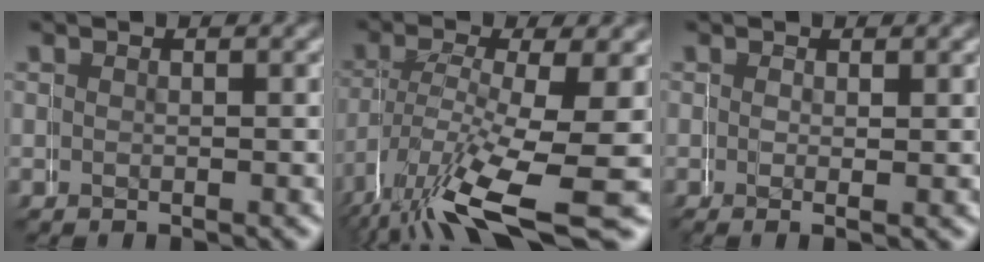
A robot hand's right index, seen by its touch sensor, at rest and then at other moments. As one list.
[{"total": 8.3, "force": [-4.1, 2.7, 6.7], "torque": [-0.125, -0.027, -0.055]}, {"total": 0.8, "force": [0.1, 0.1, 0.8], "torque": [-0.021, -0.005, -0.002]}]